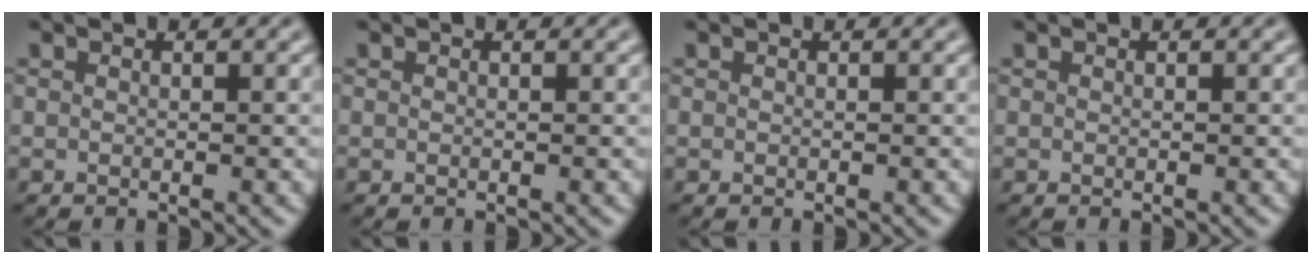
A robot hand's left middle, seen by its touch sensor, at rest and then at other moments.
{"total": 0.0}
{"total": 0.0}
{"total": 0.0}